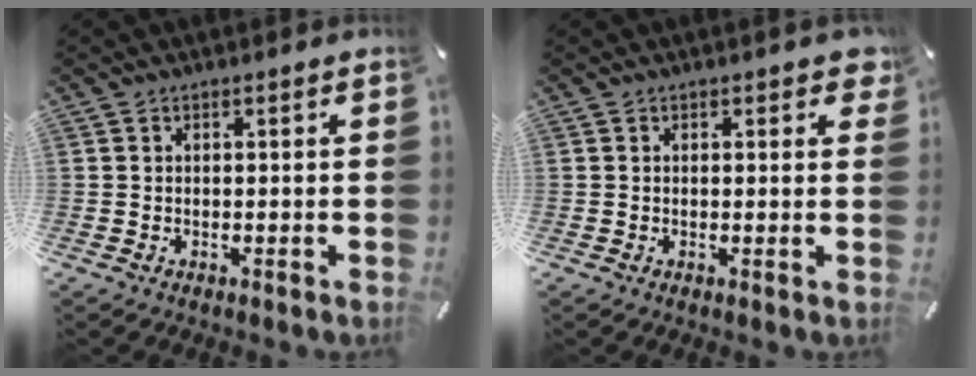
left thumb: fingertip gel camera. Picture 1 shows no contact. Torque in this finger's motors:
{"motor_torque": [0.17, -0.06, 0.00, 0.04, 0.04]}